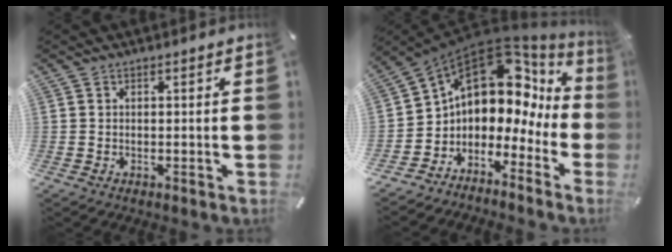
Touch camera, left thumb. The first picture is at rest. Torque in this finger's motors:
{"motor_torque": [0.42, 1.86, 2.02, 0.75, 0.17]}